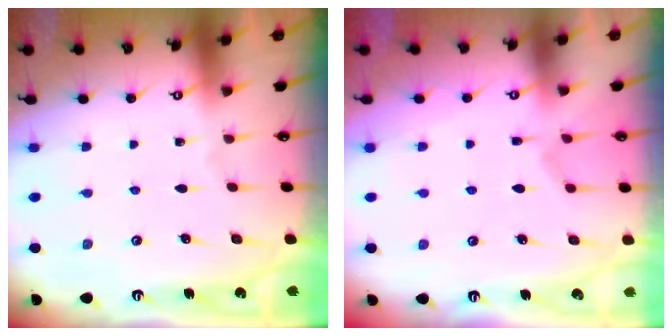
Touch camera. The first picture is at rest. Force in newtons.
{"total": 6.3, "press": 6.2, "slide": 1.3}